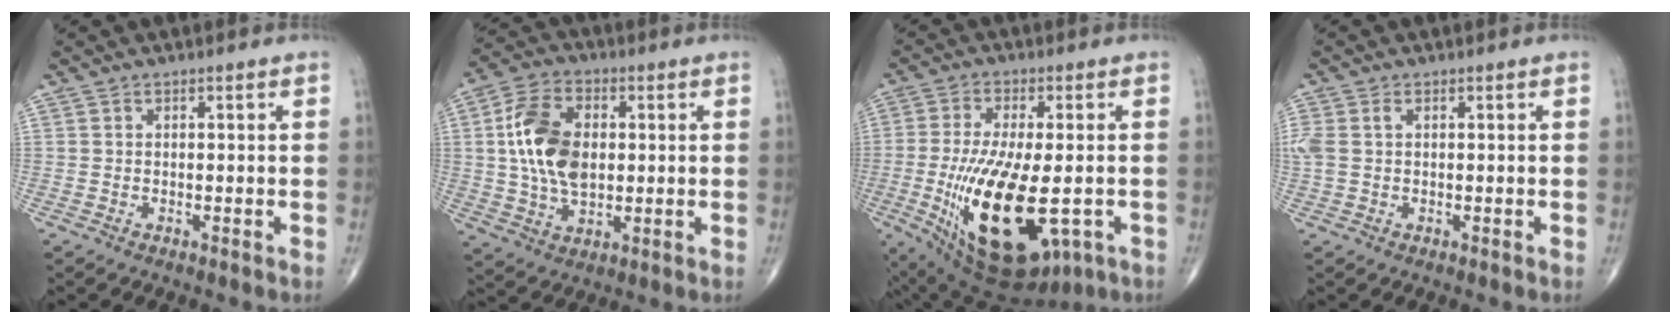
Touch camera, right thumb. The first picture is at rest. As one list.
[{"total": 13.5, "force": [1.3, 8.3, 10.5], "torque": [-0.191, 0.007, 0.023]}, {"total": 21.6, "force": [-5.1, 9.2, 18.8], "torque": [-0.373, -0.028, -0.060]}, {"total": 3.5, "force": [0.6, 2.2, 2.7], "torque": [-0.096, 0.018, 0.015]}]